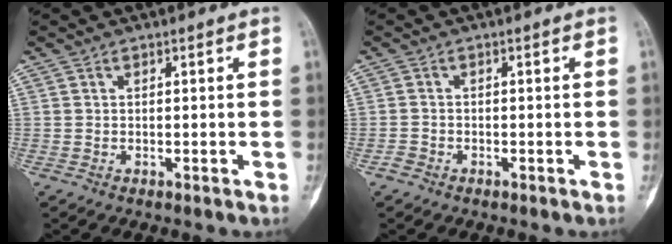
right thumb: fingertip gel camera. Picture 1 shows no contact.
{"total": 1.2, "force": [-0.9, 0.8, 0.2], "torque": [-0.002, 0.003, -0.021]}